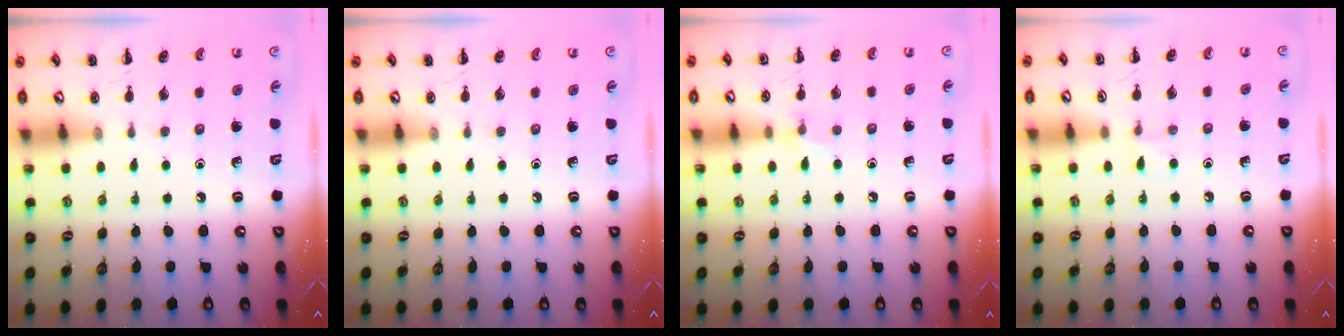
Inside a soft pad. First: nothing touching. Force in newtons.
{"total": 0.0}
{"total": 5.1, "press": 4.9, "slide": 1.5}
{"total": 3.3, "press": 3.1, "slide": 1.2}